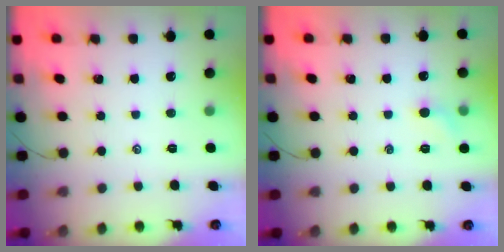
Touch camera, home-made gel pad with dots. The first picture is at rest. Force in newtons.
{"total": 5.2, "press": 4.9, "slide": 1.8}